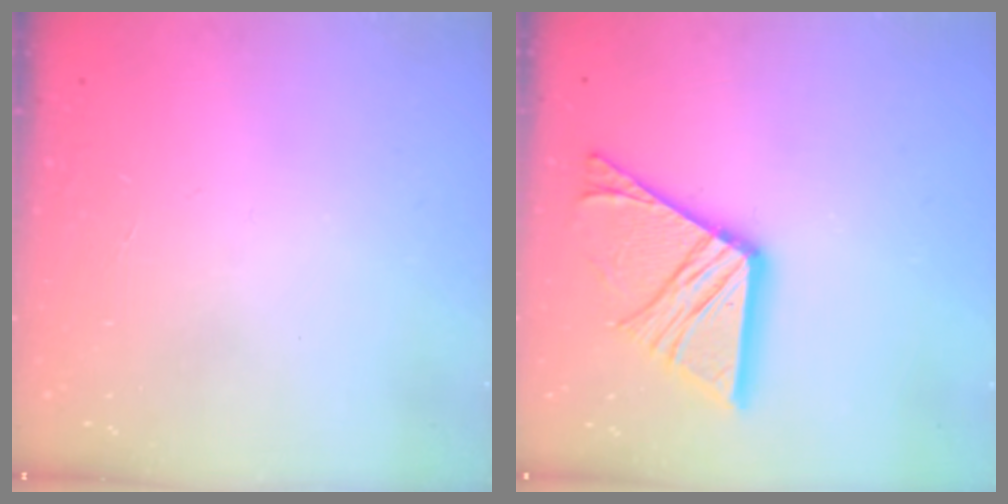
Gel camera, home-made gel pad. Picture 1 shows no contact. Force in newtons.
{"total": 17.2, "press": 17.1, "slide": 1.7}